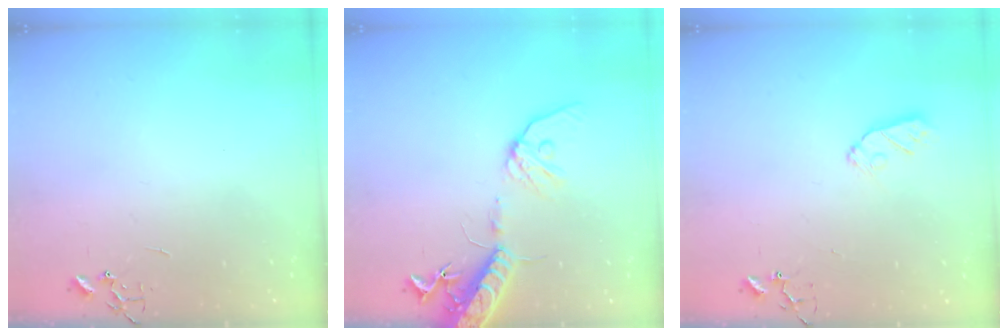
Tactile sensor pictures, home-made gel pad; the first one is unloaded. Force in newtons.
{"total": 16.6, "press": 16.2, "slide": 3.5}
{"total": 4.5, "press": 4.5, "slide": 0.6}